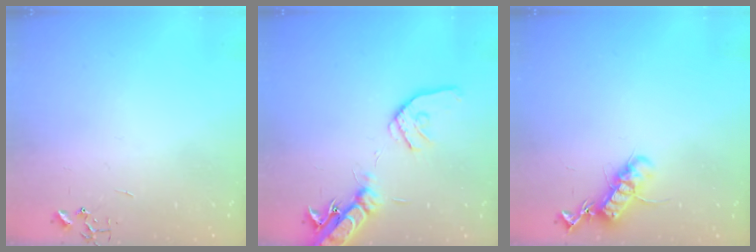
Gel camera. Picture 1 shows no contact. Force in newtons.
{"total": 16.5, "press": 16.2, "slide": 2.9}
{"total": 12.9, "press": 12.9, "slide": 0.3}